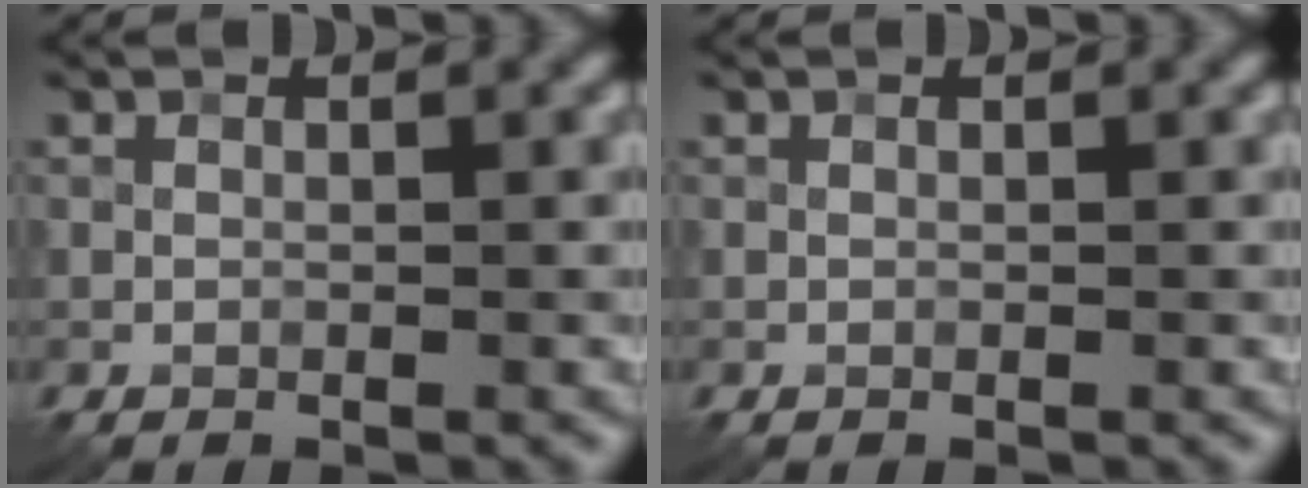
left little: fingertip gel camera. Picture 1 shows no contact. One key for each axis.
{"total": 0.0}